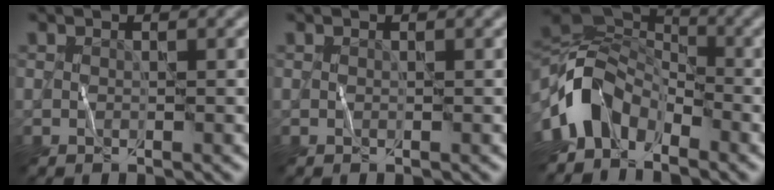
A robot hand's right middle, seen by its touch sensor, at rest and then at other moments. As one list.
[{"total": 0.0}, {"total": 7.6, "force": [-4.0, 4.7, 4.4], "torque": [-0.073, 0.002, -0.087]}]